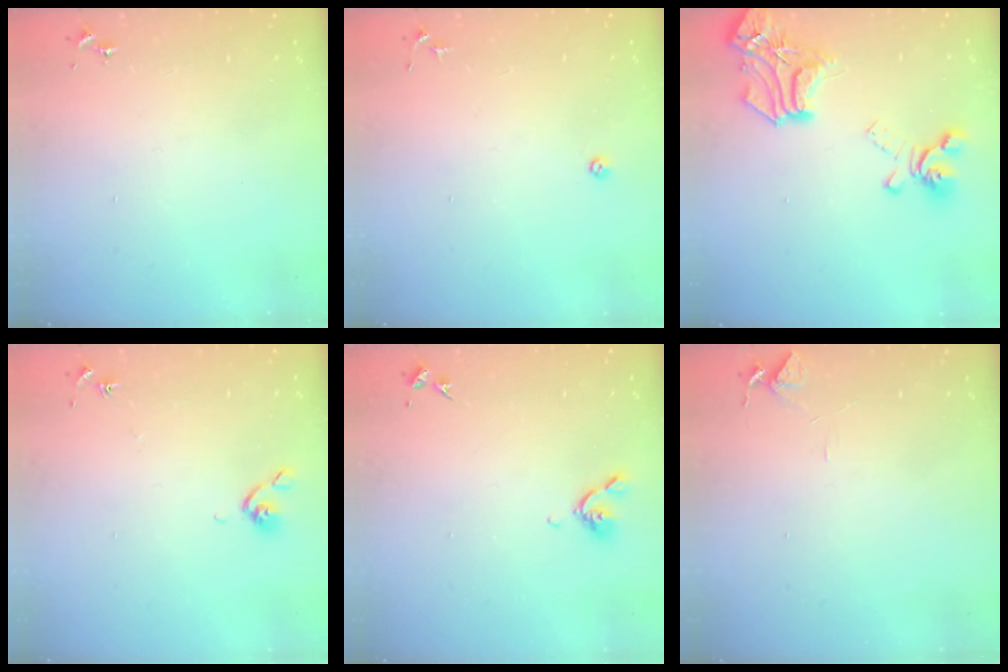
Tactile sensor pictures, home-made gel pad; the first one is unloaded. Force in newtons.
{"total": 3.4, "press": 3.3, "slide": 0.7}
{"total": 19.7, "press": 19.7, "slide": 1.4}
{"total": 5.9, "press": 5.8, "slide": 0.8}
{"total": 5.6, "press": 5.5, "slide": 1.0}
{"total": 6.0, "press": 5.9, "slide": 0.6}